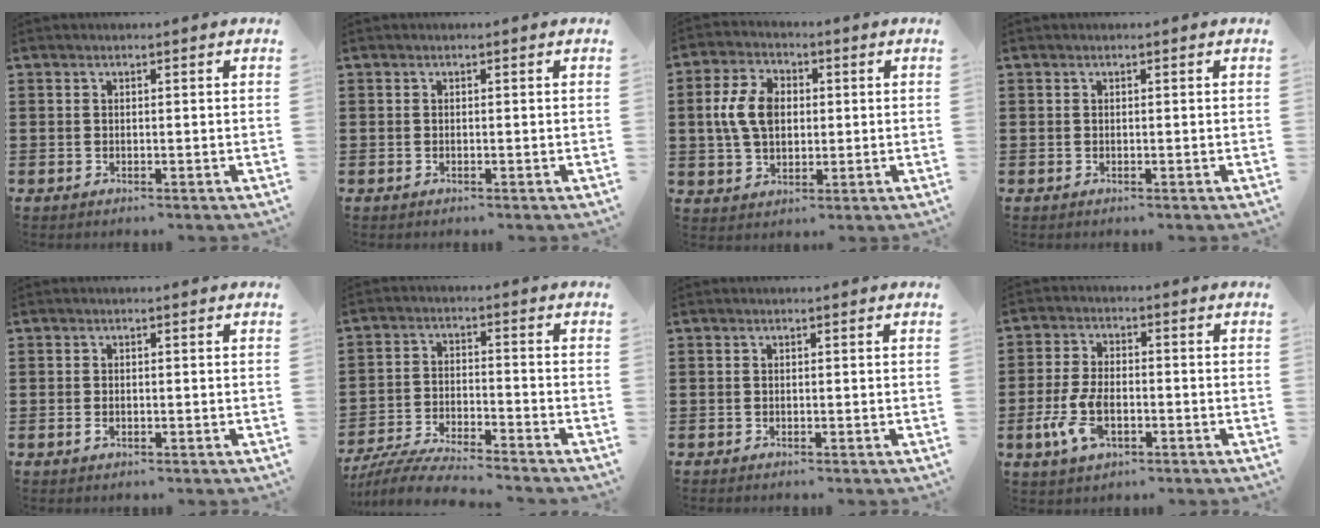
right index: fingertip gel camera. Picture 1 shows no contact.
{"total": 0.0}
{"total": 7.7, "force": [0.7, 5.3, 5.5], "torque": [-0.138, 0.013, 0.006]}
{"total": 0.0}
{"total": 0.8, "force": [-0.4, 0.3, 0.7], "torque": [-0.015, -0.006, -0.005]}
{"total": 5.7, "force": [-5.5, 0.1, 1.5], "torque": [-0.042, -0.006, -0.112]}
{"total": 0.0}
{"total": 6.9, "force": [-2.3, 3.3, 5.5], "torque": [-0.135, -0.009, -0.047]}